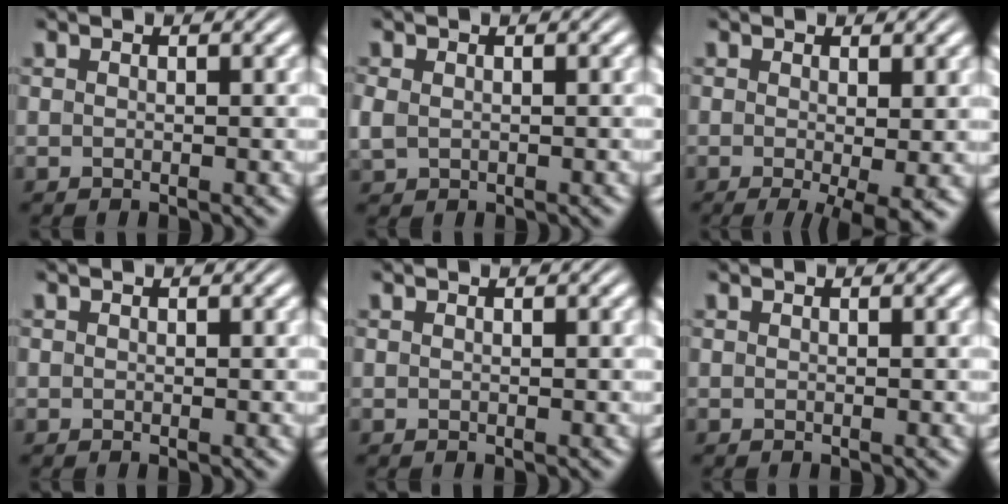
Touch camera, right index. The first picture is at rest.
{"total": 1.7, "force": [-0.2, 1.5, 0.8], "torque": [-0.035, -0.012, 0.007]}
{"total": 4.7, "force": [-2.7, 1.0, 3.7], "torque": [-0.048, -0.025, -0.029]}
{"total": 0.0}
{"total": 0.0}
{"total": 0.0}